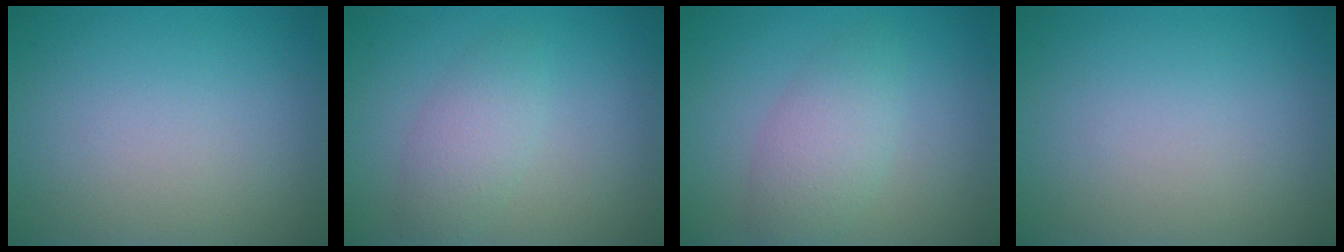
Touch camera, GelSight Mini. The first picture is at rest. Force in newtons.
{"total": 2.6, "press": 2.6, "slide": 0.1}
{"total": 3.3, "press": 3.3, "slide": 0.0}
{"total": 0.0}